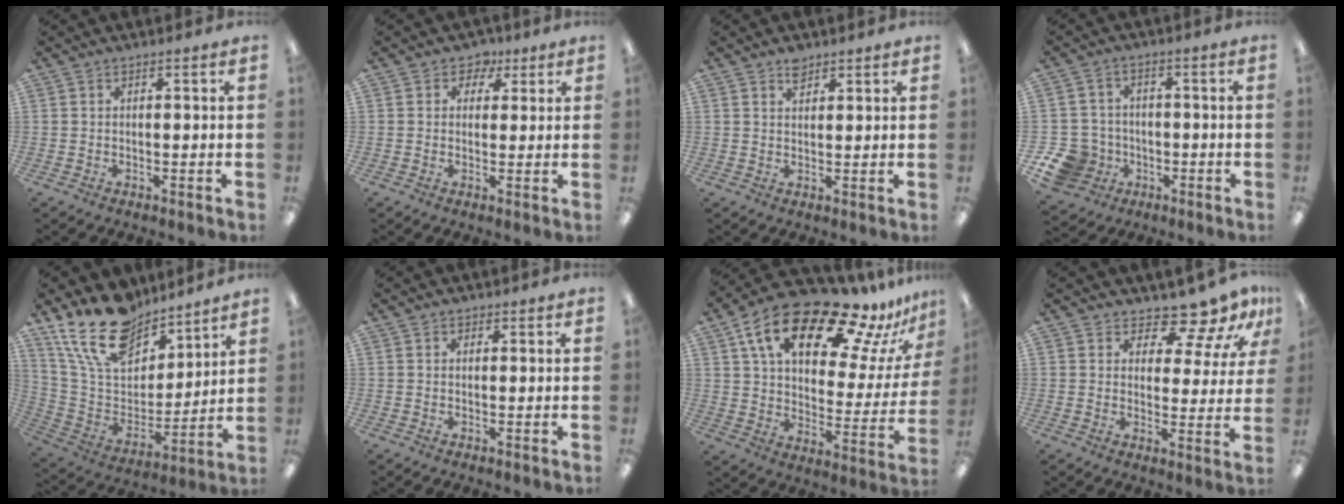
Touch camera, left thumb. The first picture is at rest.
{"total": 3.8, "force": [2.0, 3.1, 1.0], "torque": [-0.005, -0.006, 0.031]}
{"total": 2.9, "force": [2.2, 1.6, 1.0], "torque": [-0.006, -0.007, 0.038]}
{"total": 9.6, "force": [-3.9, 8.3, 2.8], "torque": [-0.078, 0.030, -0.066]}
{"total": 19.9, "force": [15.0, 9.9, 8.6], "torque": [-0.183, -0.084, 0.277]}
{"total": 1.1, "force": [0.7, 0.8, 0.1], "torque": [0.006, -0.001, 0.011]}
{"total": 22.0, "force": [14.4, 8.6, 14.3], "torque": [-0.236, -0.085, 0.238]}
{"total": 10.4, "force": [9.0, 3.3, 3.9], "torque": [-0.066, -0.064, 0.164]}